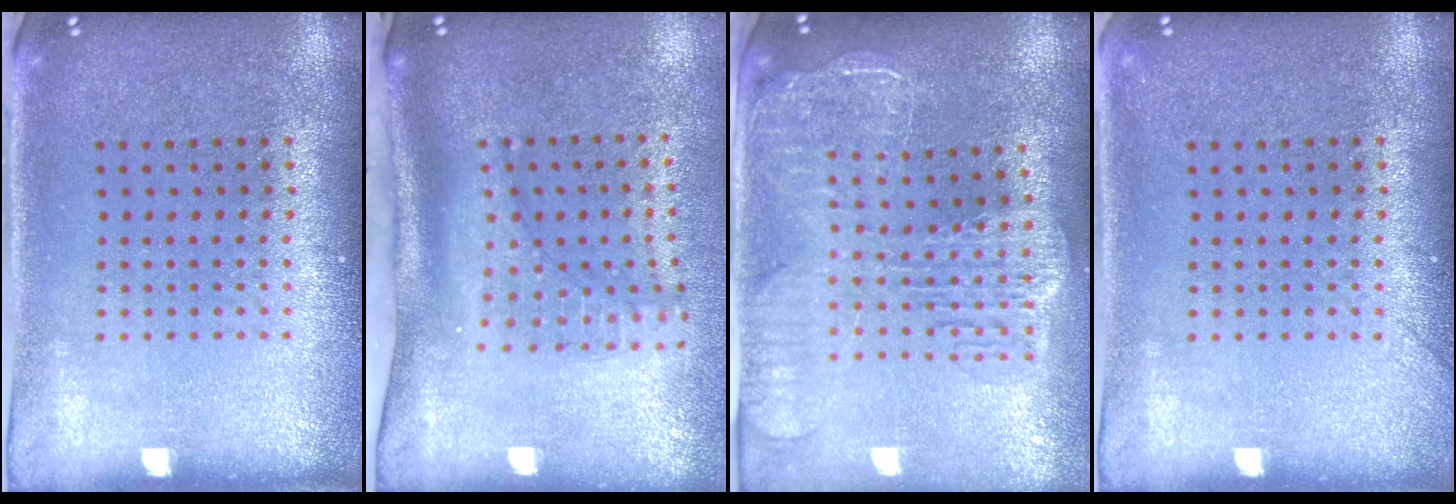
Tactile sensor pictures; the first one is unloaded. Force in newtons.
{"total": 2.3, "press": 1.6, "slide": 1.6}
{"total": 2.7, "press": 2.3, "slide": 1.4}
{"total": 0.8, "press": 0.8, "slide": 0.1}